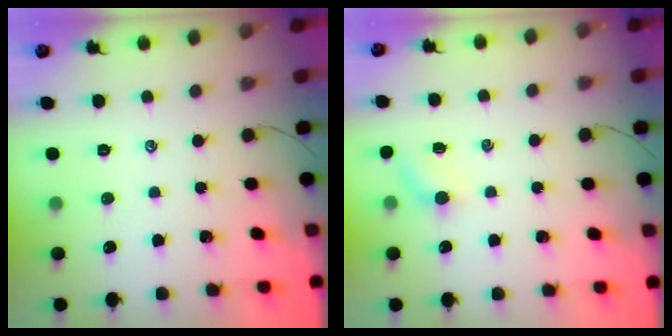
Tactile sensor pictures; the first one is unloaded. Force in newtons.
{"total": 4.4, "press": 4.3, "slide": 0.9}